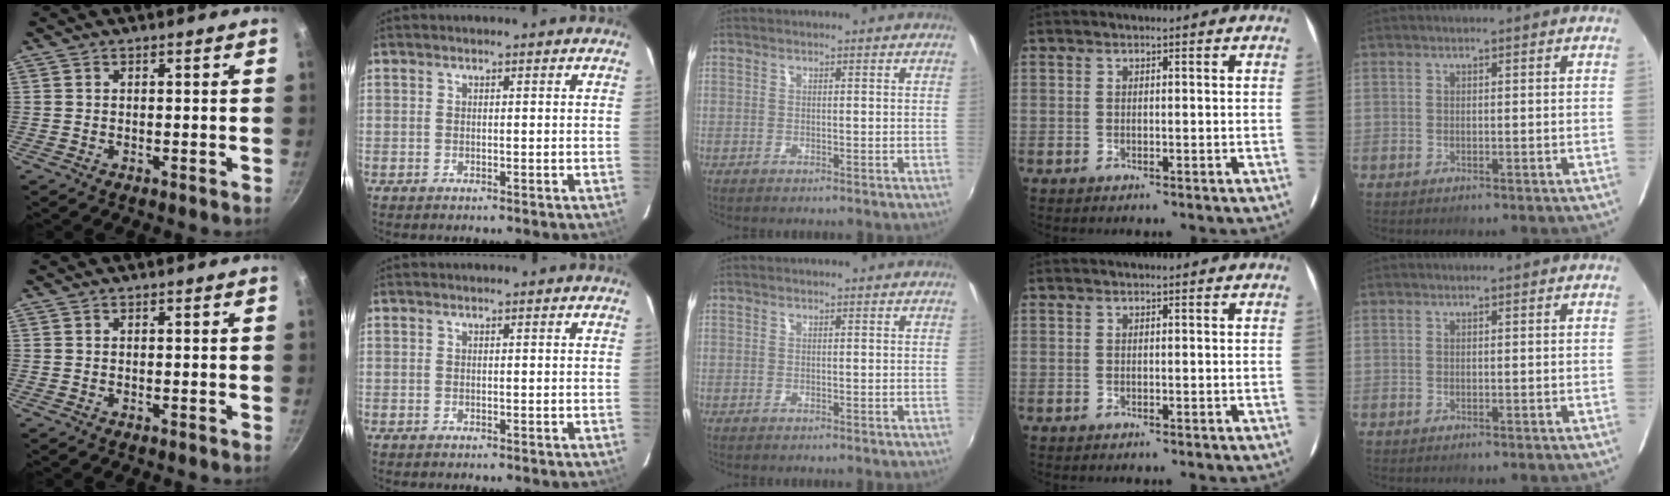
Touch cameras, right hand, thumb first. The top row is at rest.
{}